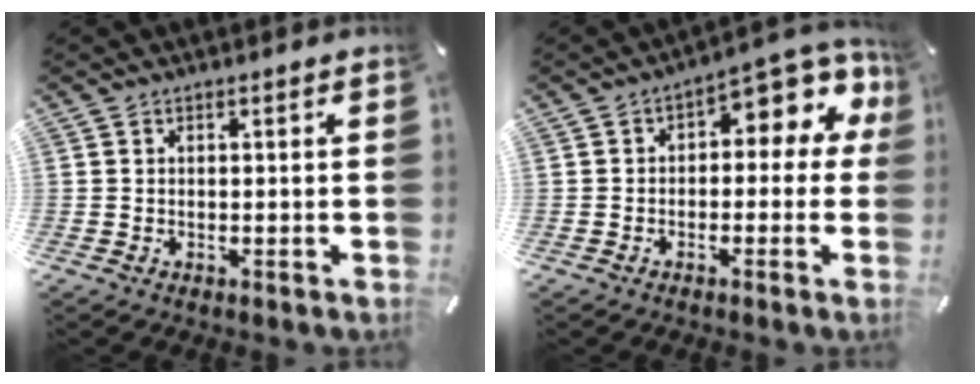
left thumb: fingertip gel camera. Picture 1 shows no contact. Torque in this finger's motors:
{"motor_torque": [1.33, 2.34, 0.69, -0.71, 0.19]}